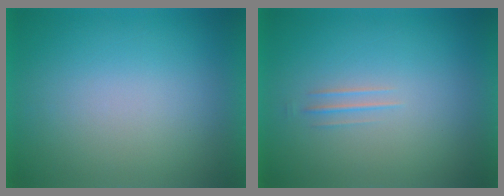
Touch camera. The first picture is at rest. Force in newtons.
{"total": 1.3}